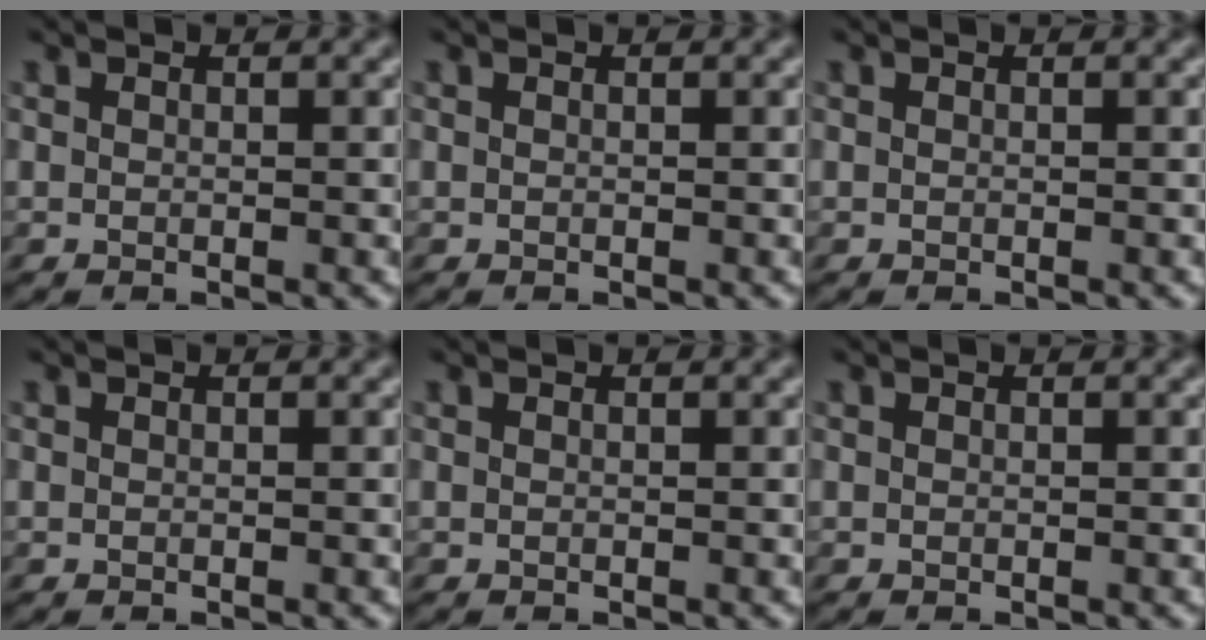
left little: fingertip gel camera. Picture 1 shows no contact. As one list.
[{"total": 0.0}, {"total": 0.0}, {"total": 0.0}, {"total": 0.0}, {"total": 0.0}]